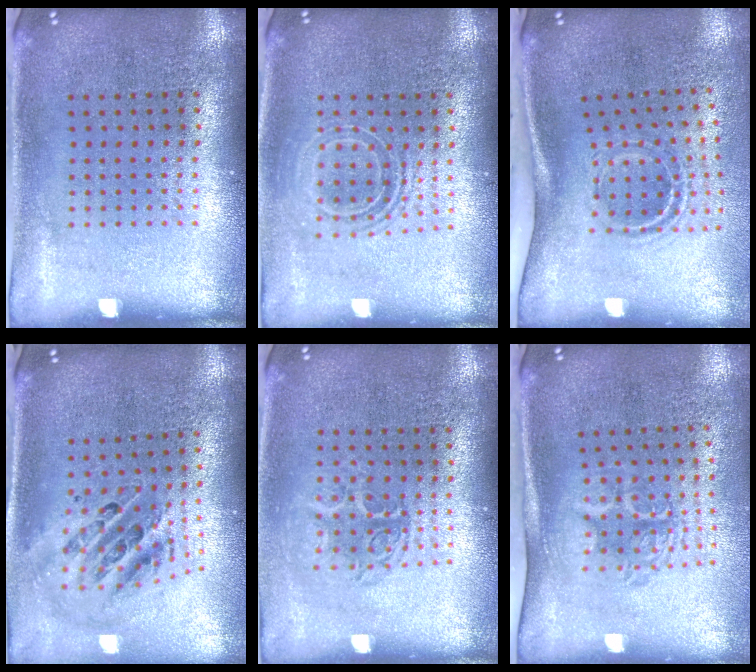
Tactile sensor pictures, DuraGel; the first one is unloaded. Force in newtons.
{"total": 1.7, "press": 1.3, "slide": 1.0}
{"total": 2.1, "press": 1.2, "slide": 1.7}
{"total": 1.4, "press": 1.3, "slide": 0.7}
{"total": 1.2, "press": 1.1, "slide": 0.6}
{"total": 1.7, "press": 1.3, "slide": 1.2}